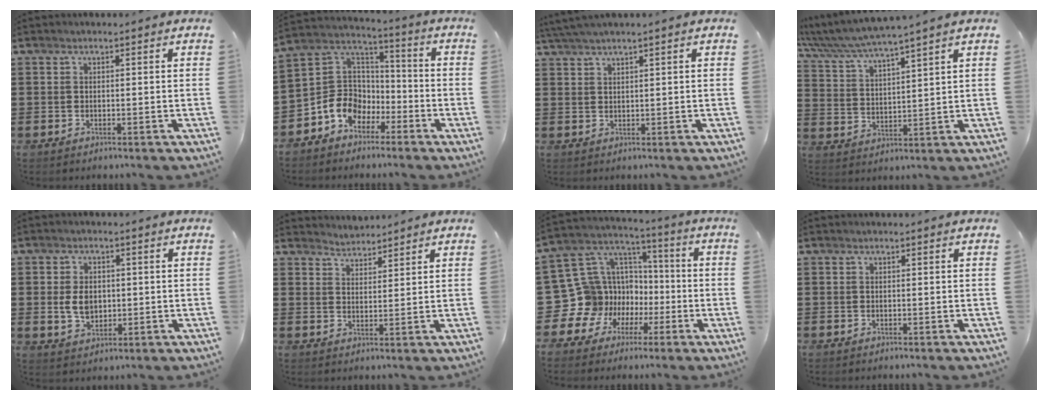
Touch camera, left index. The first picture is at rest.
{"total": 8.0, "force": [-4.2, 6.5, 2.0], "torque": [-0.076, 0.005, -0.086]}
{"total": 1.8, "force": [1.3, -0.4, 1.2], "torque": [-0.023, -0.002, 0.026]}
{"total": 4.2, "force": [3.7, -0.6, 1.8], "torque": [-0.053, -0.028, 0.059]}
{"total": 4.7, "force": [0.0, 3.3, 3.4], "torque": [-0.071, 0.004, -0.005]}
{"total": 2.7, "force": [2.6, 0.4, -0.7], "torque": [0.004, -0.010, 0.049]}
{"total": 14.0, "force": [-3.8, 13.2, 2.6], "torque": [-0.132, -0.014, -0.035]}
{"total": 0.0}